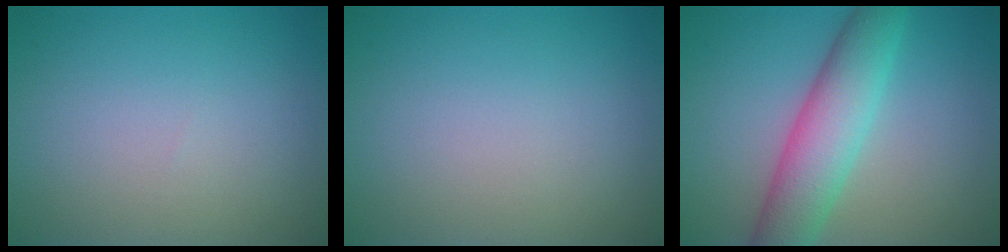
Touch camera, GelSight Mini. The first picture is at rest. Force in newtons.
{"total": 0.0}
{"total": 6.4, "press": 6.4, "slide": 0.2}